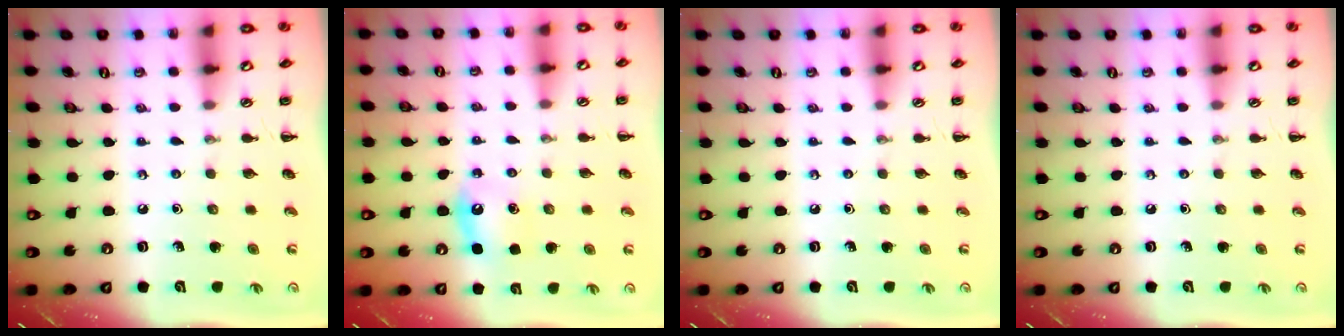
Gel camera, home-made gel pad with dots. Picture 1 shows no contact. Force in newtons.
{"total": 6.7, "press": 6.3, "slide": 2.2}
{"total": 0.0}
{"total": 0.0}